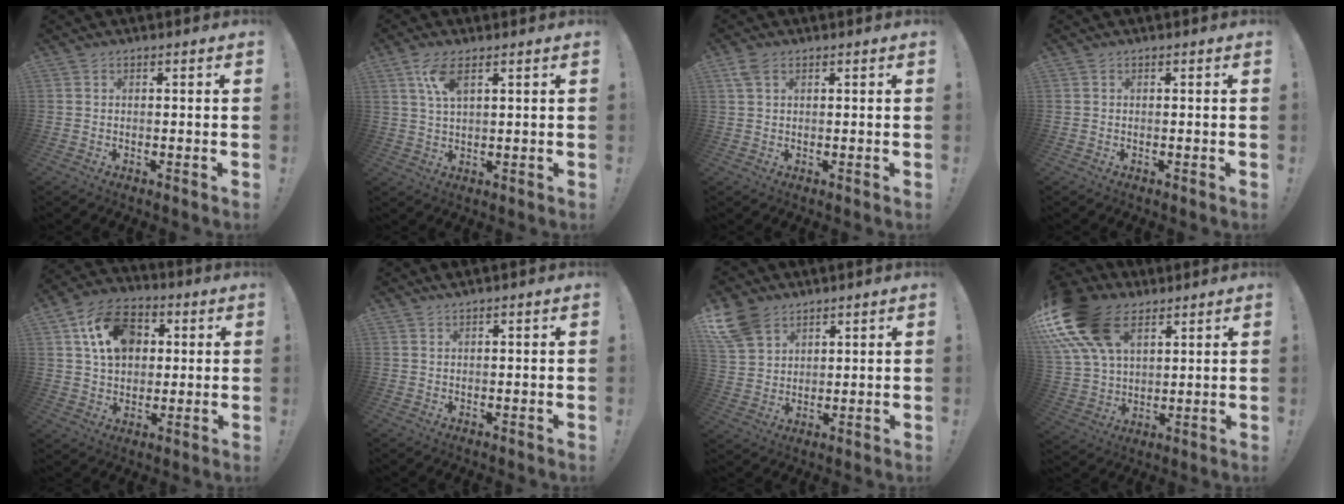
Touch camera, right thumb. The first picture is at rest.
{"total": 6.4, "force": [3.1, 2.3, 5.0], "torque": [-0.087, -0.007, 0.054]}
{"total": 3.9, "force": [1.9, 2.2, 2.6], "torque": [-0.060, 0.006, 0.039]}
{"total": 0.0}
{"total": 15.3, "force": [5.1, 11.4, 8.8], "torque": [-0.138, -0.001, 0.103]}
{"total": 0.8, "force": [0.7, 0.0, 0.3], "torque": [-0.008, 0.001, 0.013]}
{"total": 10.3, "force": [6.9, 6.5, 4.1], "torque": [-0.092, -0.033, 0.139]}
{"total": 20.5, "force": [10.7, 12.6, 12.2], "torque": [-0.231, -0.050, 0.196]}